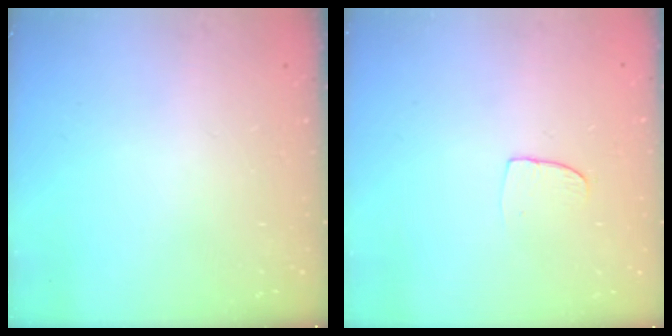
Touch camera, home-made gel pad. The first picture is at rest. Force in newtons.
{"total": 6.0, "press": 6.0, "slide": 0.4}